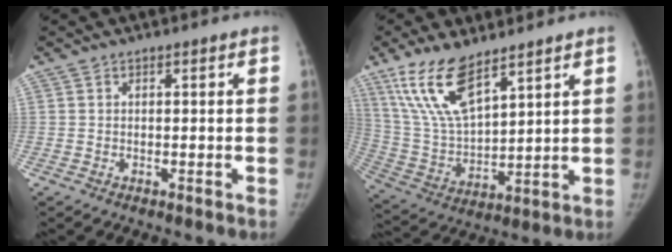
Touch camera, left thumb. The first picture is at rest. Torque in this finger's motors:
{"motor_torque": [0.20, 0.23, 1.46, -1.31, 0.13]}